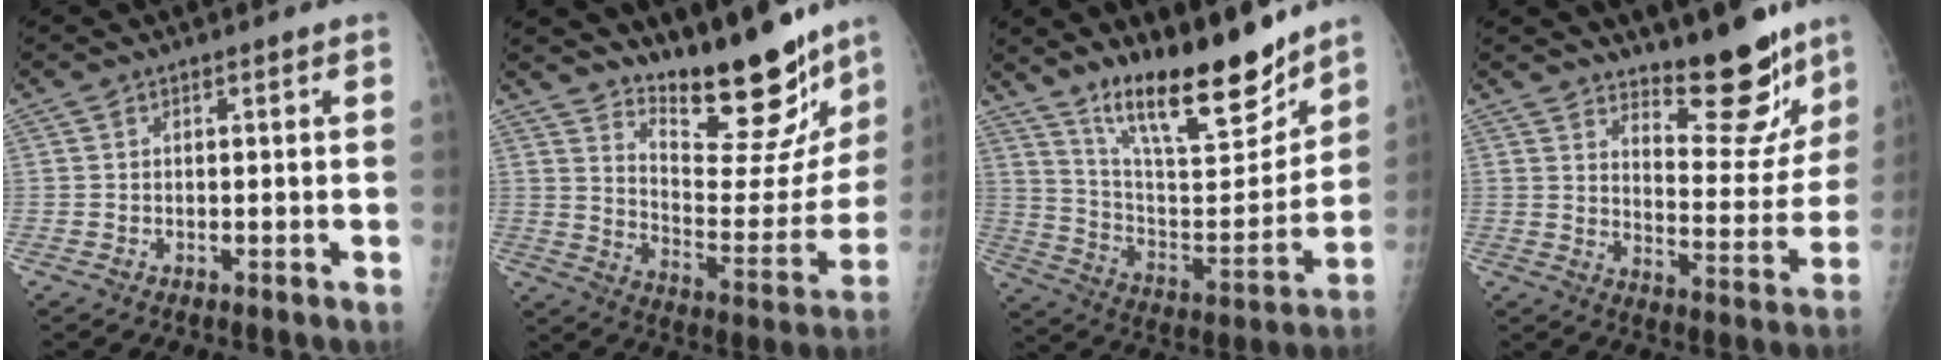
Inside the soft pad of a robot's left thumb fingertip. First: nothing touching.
{"total": 21.0, "force": [17.2, 6.1, 10.3], "torque": [-0.105, -0.126, 0.252]}
{"total": 20.2, "force": [15.6, 5.0, 11.9], "torque": [-0.154, -0.100, 0.269]}
{"total": 14.4, "force": [11.5, 4.6, 7.4], "torque": [-0.053, -0.105, 0.172]}